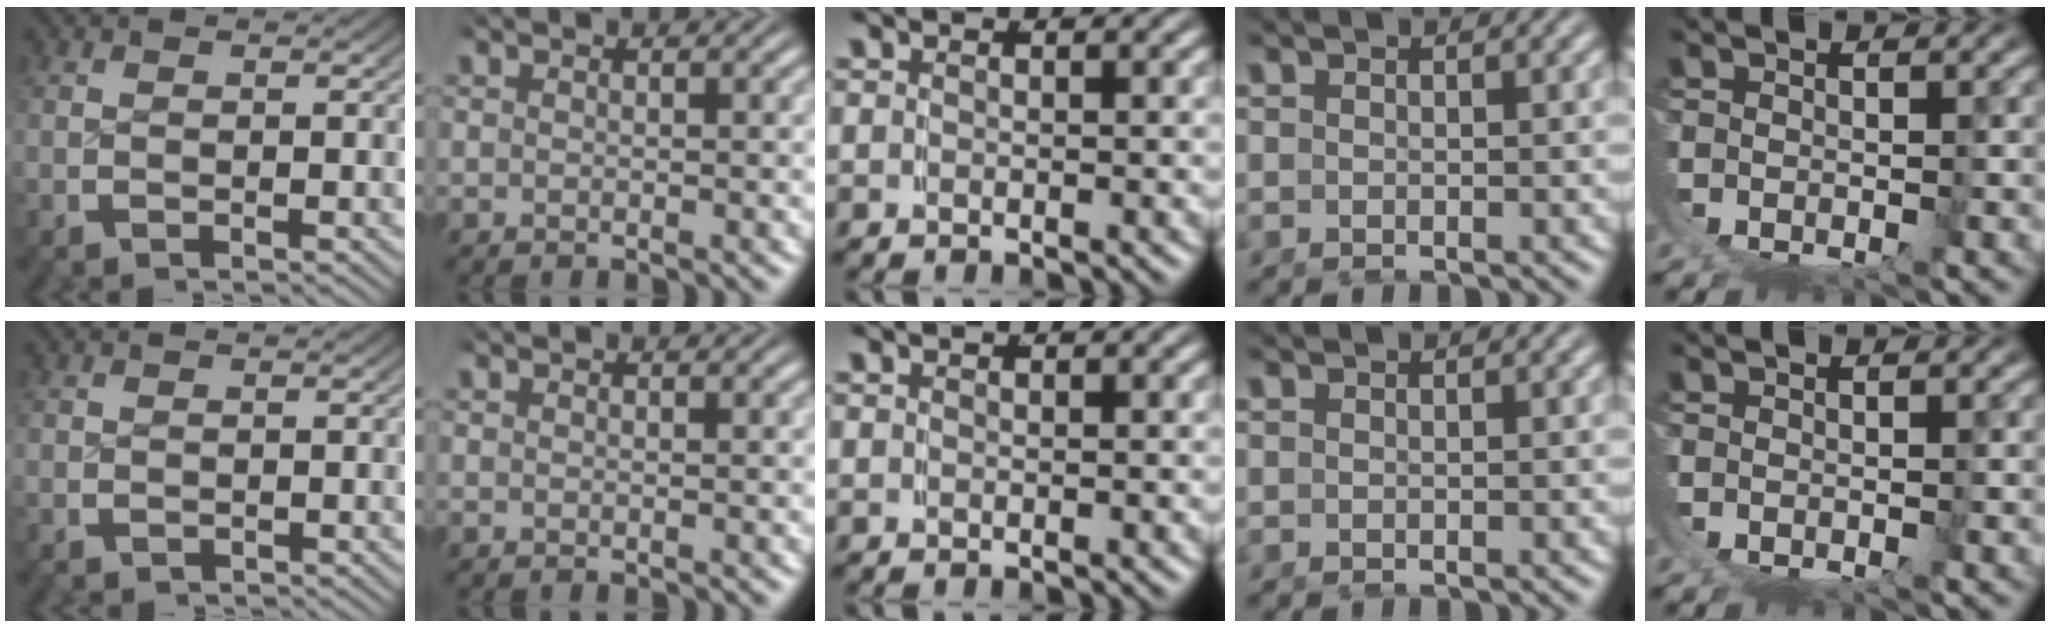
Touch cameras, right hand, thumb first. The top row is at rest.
{"thumb": {"total": 0.5, "force": [0.0, 0.0, -0.5], "torque": [0.010, 0.003, -0.001]}}